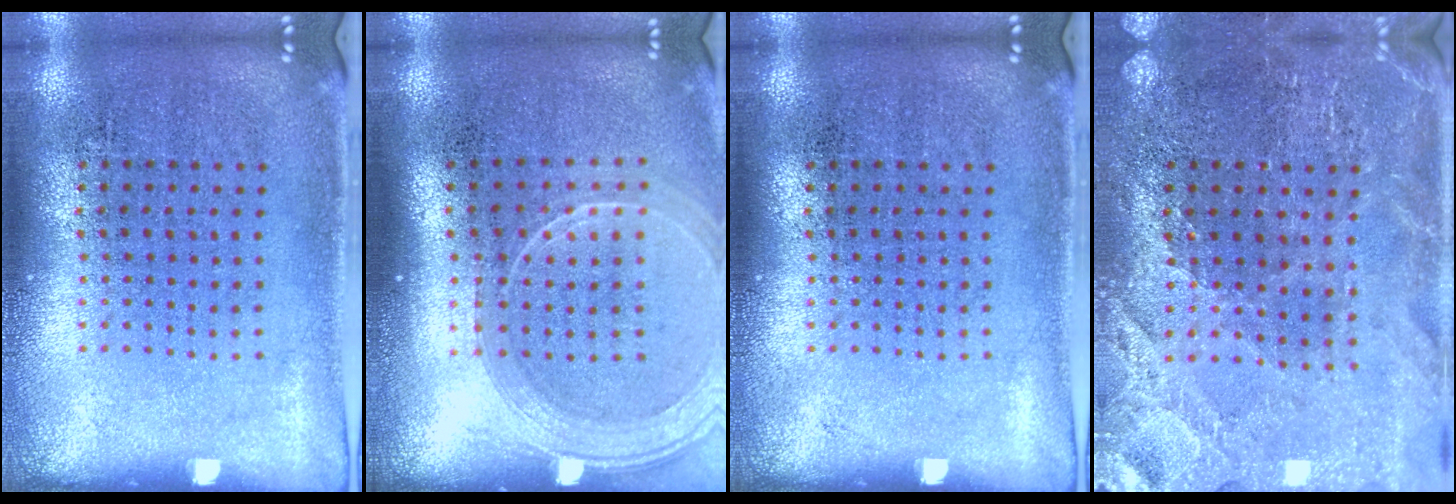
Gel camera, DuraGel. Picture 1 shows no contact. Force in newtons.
{"total": 2.0, "press": 1.8, "slide": 0.8}
{"total": 0.0}
{"total": 1.9, "press": 1.9, "slide": 0.3}